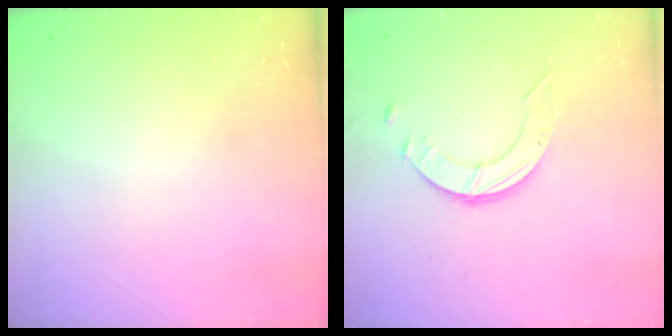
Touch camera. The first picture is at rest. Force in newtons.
{"total": 3.9, "press": 3.9, "slide": 0.3}